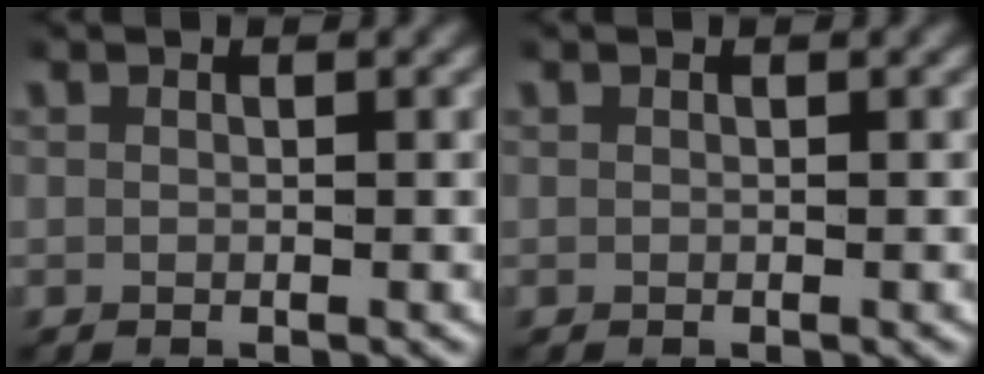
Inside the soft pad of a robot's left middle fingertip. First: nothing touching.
{"total": 0.0}